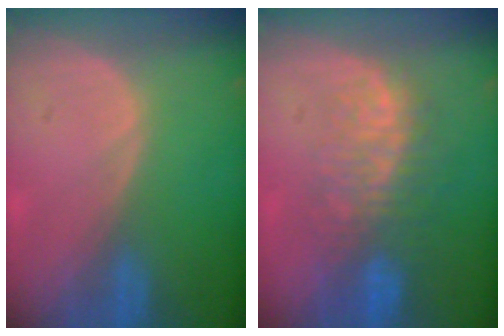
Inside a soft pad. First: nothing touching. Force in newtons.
{"total": 8.7, "press": 7.8, "slide": 3.8}